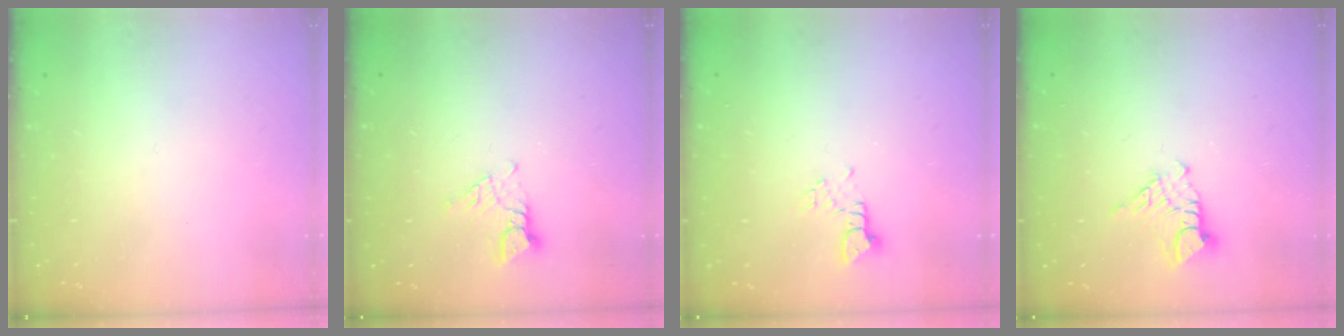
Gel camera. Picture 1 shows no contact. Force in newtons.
{"total": 4.1, "press": 4.0, "slide": 0.5}
{"total": 2.2, "press": 2.2, "slide": 0.1}
{"total": 7.8, "press": 7.8, "slide": 0.8}